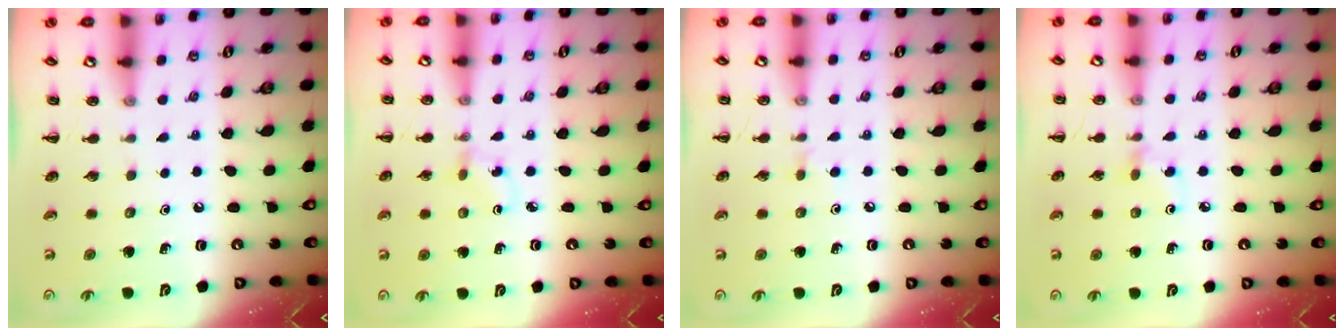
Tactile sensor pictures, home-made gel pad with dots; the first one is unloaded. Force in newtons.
{"total": 1.2, "press": 1.0, "slide": 0.7}
{"total": 3.8, "press": 3.5, "slide": 1.4}
{"total": 2.7, "press": 2.4, "slide": 1.1}